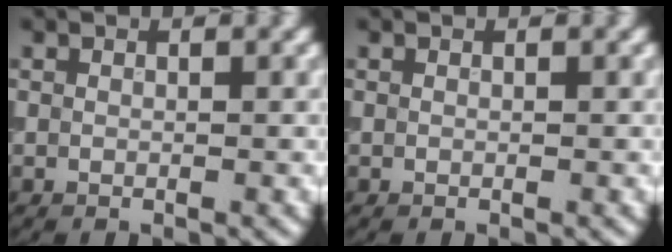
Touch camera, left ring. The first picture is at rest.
{"total": 0.0}